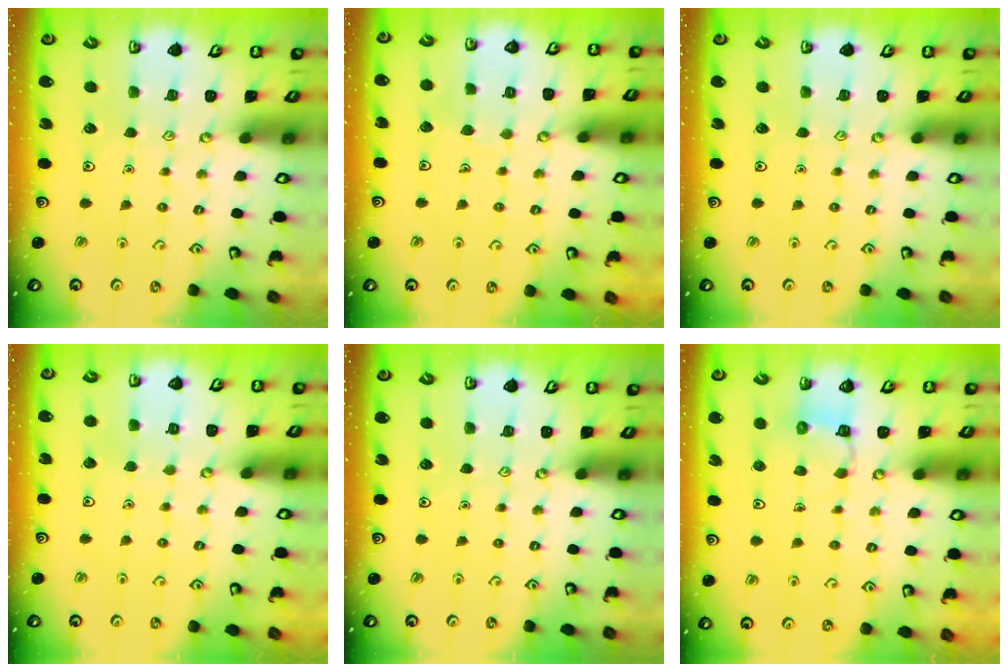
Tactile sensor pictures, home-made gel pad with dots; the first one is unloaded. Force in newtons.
{"total": 3.5, "press": 3.5, "slide": 0.3}
{"total": 0.0}
{"total": 2.9, "press": 2.9, "slide": 0.3}
{"total": 0.0}
{"total": 6.3, "press": 6.2, "slide": 0.4}